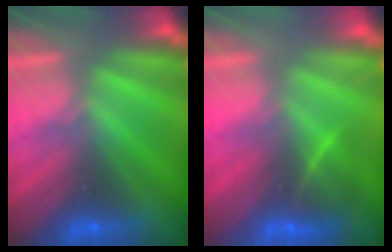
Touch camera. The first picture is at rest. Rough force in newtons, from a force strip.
{"total": 2.8}